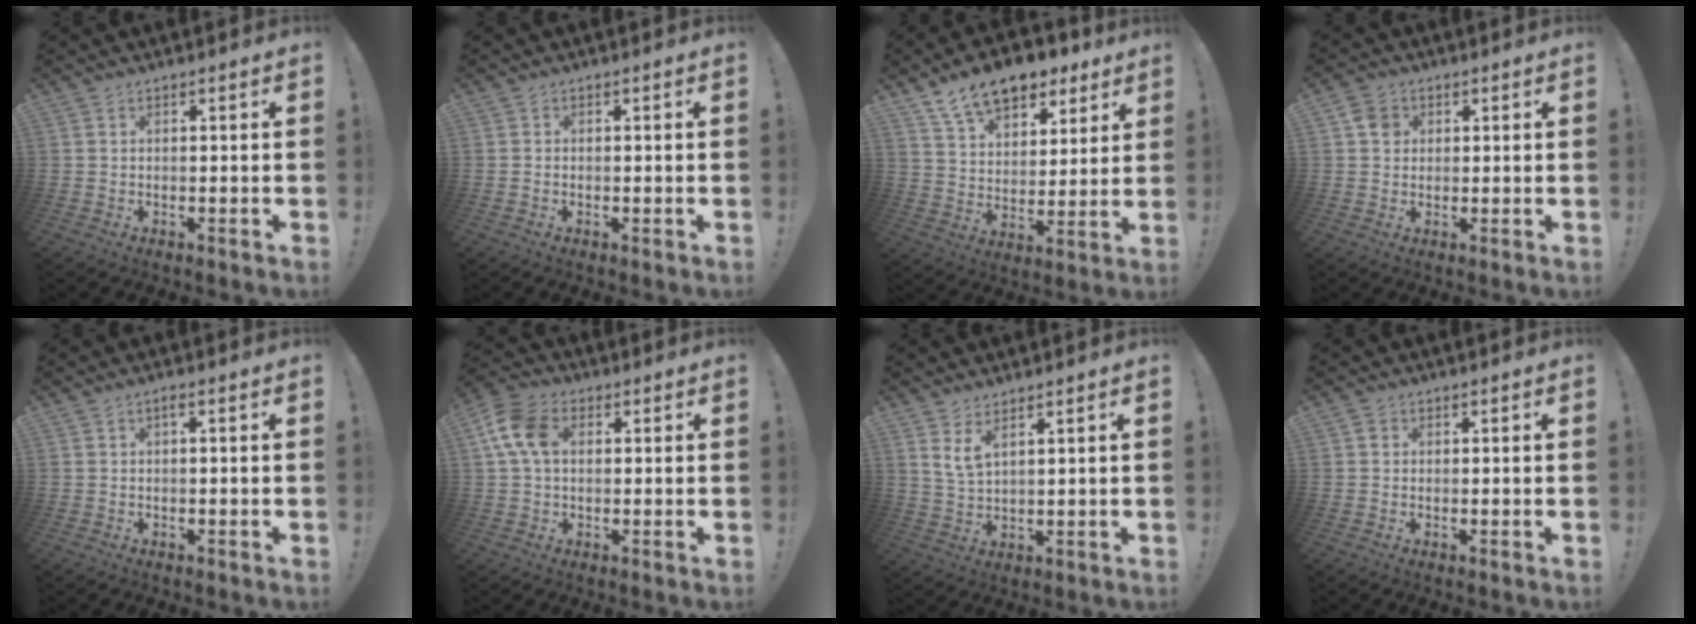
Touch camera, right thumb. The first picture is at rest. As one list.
[{"total": 0.6, "force": [-0.3, 0.5, 0.3], "torque": [-0.010, 0.004, -0.004]}, {"total": 14.1, "force": [10.2, 7.7, 6.1], "torque": [-0.102, -0.063, 0.187]}, {"total": 5.1, "force": [1.6, 4.3, 2.3], "torque": [-0.027, 0.004, 0.031]}, {"total": 1.0, "force": [-0.3, -0.1, 0.9], "torque": [-0.026, 0.005, -0.005]}, {"total": 10.4, "force": [1.8, 7.1, 7.3], "torque": [-0.149, 0.012, 0.038]}, {"total": 5.1, "force": [3.4, 1.7, 3.4], "torque": [-0.065, -0.018, 0.062]}, {"total": 1.3, "force": [0.2, 1.1, 0.5], "torque": [-0.001, 0.001, 0.003]}]